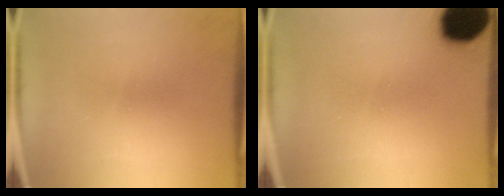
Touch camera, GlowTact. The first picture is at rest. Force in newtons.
{"total": 17.9}